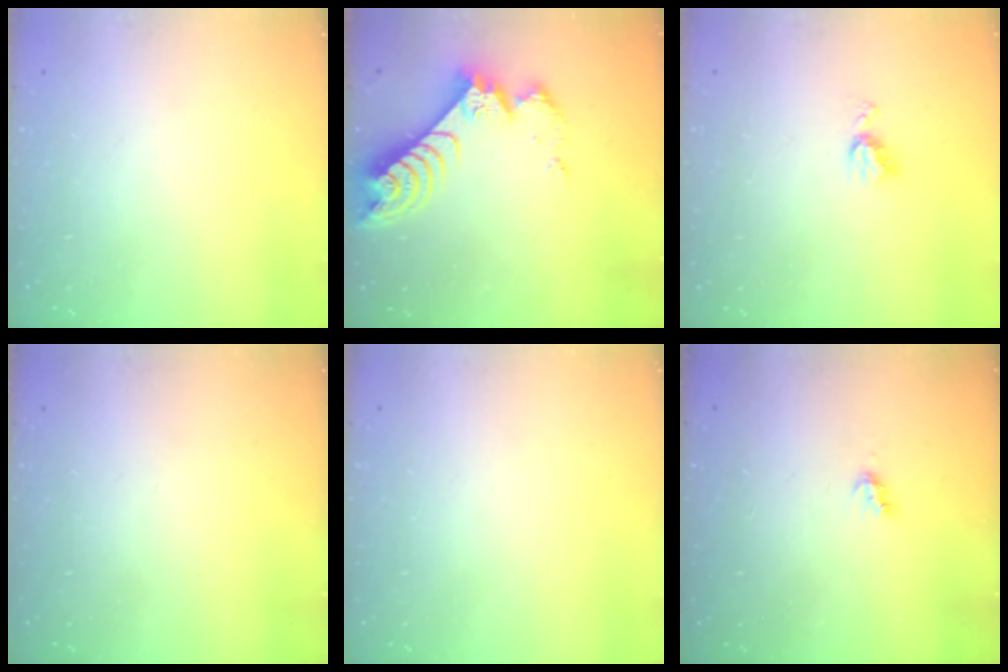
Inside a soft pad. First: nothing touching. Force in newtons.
{"total": 8.8, "press": 8.8, "slide": 0.8}
{"total": 5.0, "press": 4.9, "slide": 0.7}
{"total": 0.0}
{"total": 0.0}
{"total": 2.6, "press": 2.6, "slide": 0.4}